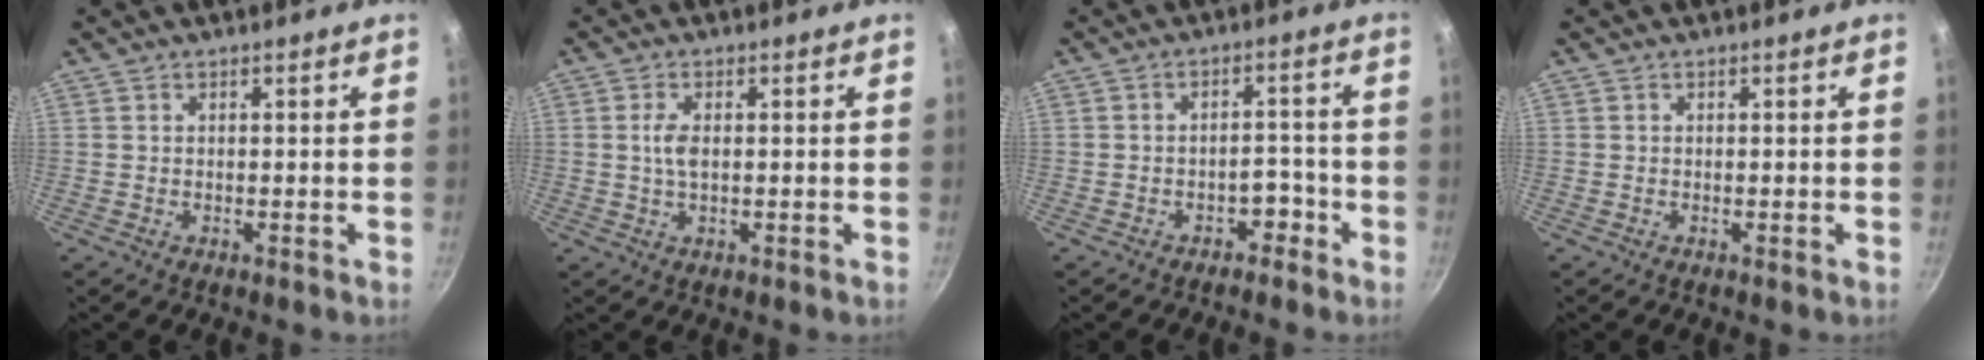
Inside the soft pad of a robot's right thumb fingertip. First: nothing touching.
{"total": 3.2, "force": [0.3, 1.5, 2.8], "torque": [-0.060, 0.001, 0.005]}
{"total": 4.2, "force": [-2.5, 2.8, 2.0], "torque": [-0.009, 0.029, -0.038]}
{"total": 0.0}